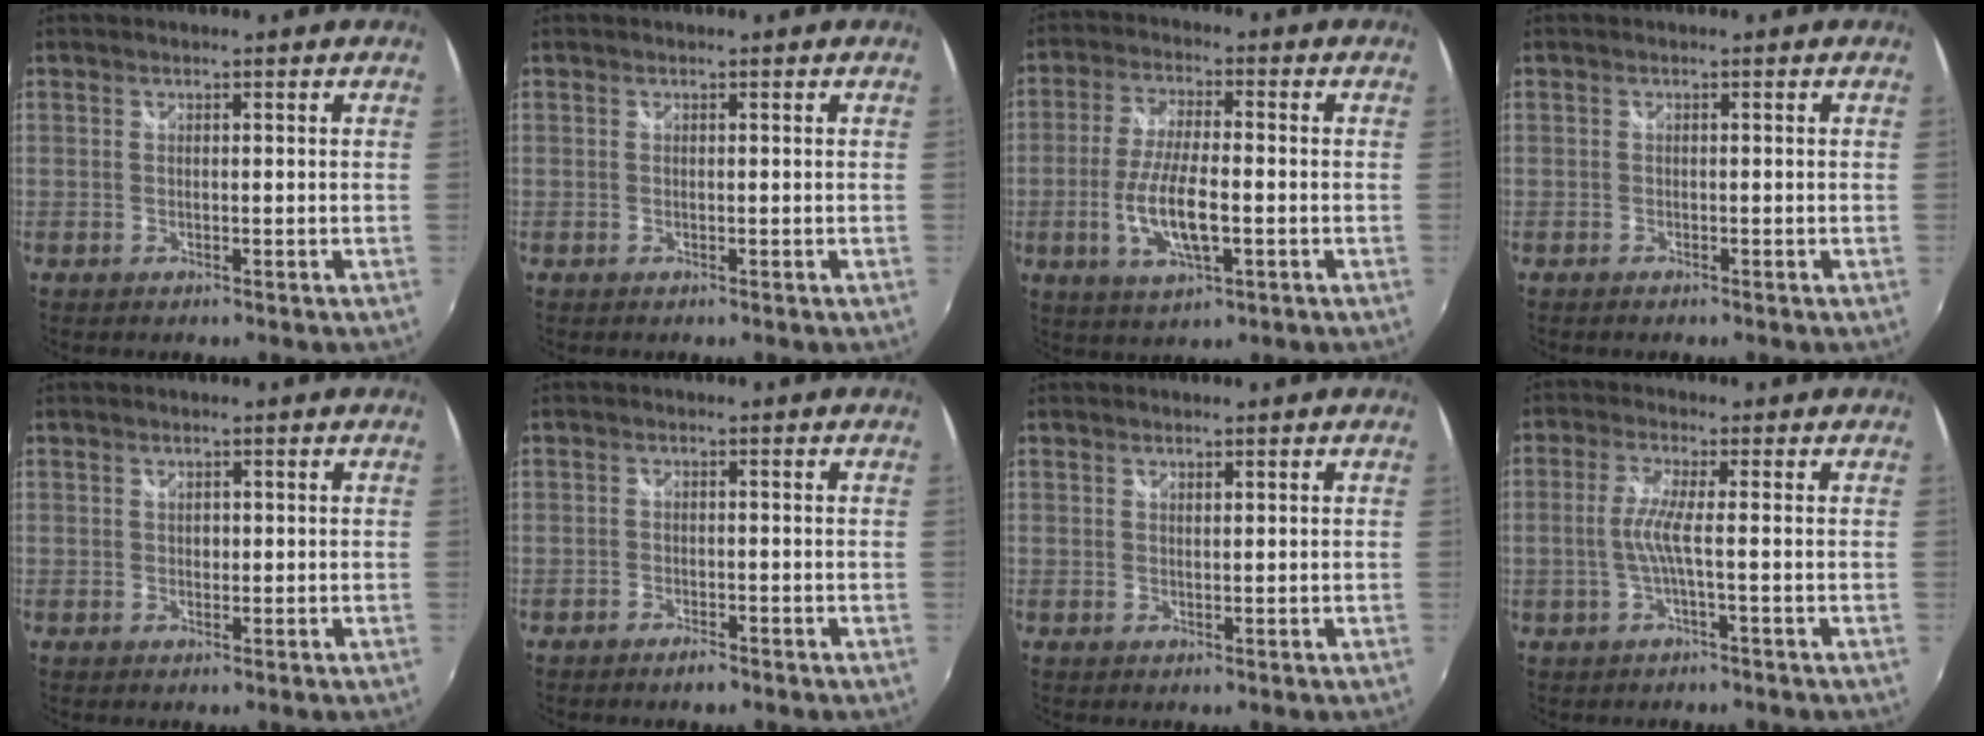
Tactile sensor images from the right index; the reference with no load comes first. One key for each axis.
{"total": 0.0}
{"total": 10.2, "fx": -2.5, "fy": 3.2, "fz": 9.3, "tx": -0.189, "ty": -0.008, "tz": -0.046}
{"total": 0.8, "fx": -0.6, "fy": 0.4, "fz": 0.2, "tx": -0.007, "ty": -0.003, "tz": -0.013}
{"total": 0.9, "fx": 0.1, "fy": 0.9, "fz": 0.3, "tx": -0.001, "ty": 0.001, "tz": 0.002}
{"total": 2.5, "fx": -2.0, "fy": 0.8, "fz": 1.1, "tx": -0.031, "ty": -0.005, "tz": -0.039}
{"total": 0.6, "fx": 0.5, "fy": 0.2, "fz": 0.2, "tx": -0.003, "ty": 0.000, "tz": 0.009}
{"total": 3.8, "fx": -0.9, "fy": -0.6, "fz": 3.7, "tx": -0.086, "ty": -0.001, "tz": -0.015}